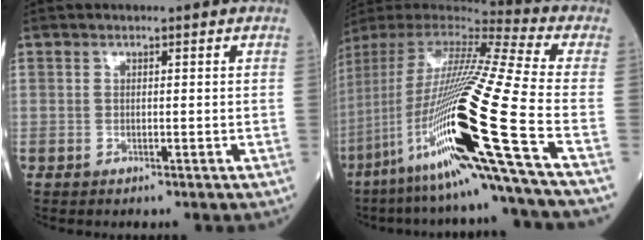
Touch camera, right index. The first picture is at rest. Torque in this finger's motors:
{"motor_torque": [2.14, 0.00, 1.06, 0.21]}